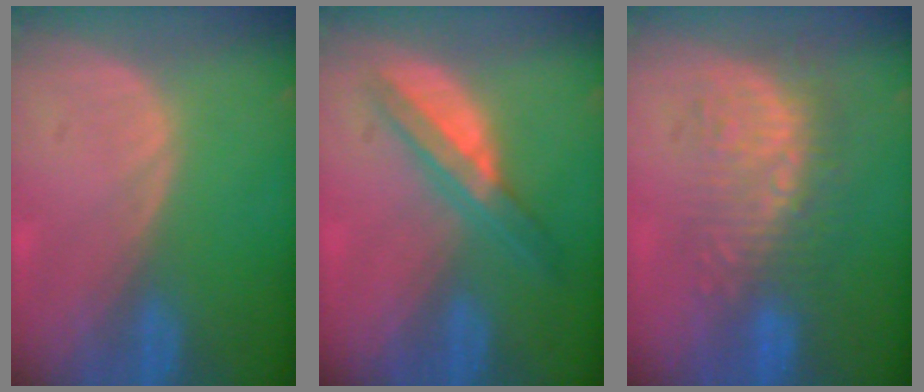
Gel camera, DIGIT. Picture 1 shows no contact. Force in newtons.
{"total": 5.9, "press": 5.4, "slide": 2.3}
{"total": 9.2, "press": 8.5, "slide": 3.6}